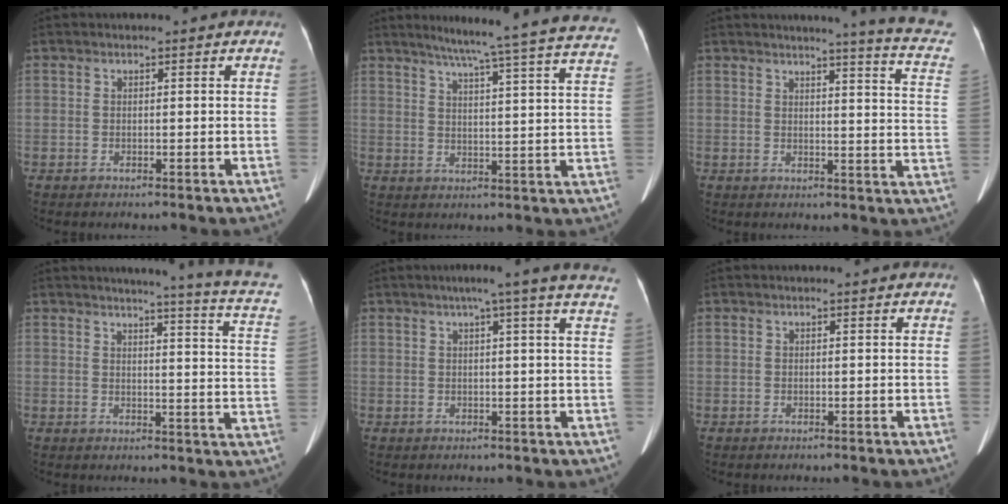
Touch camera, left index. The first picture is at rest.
{"total": 24.0, "force": [20.9, -0.9, 11.7], "torque": [-0.174, -0.043, 0.250]}
{"total": 12.3, "force": [10.3, -0.6, 6.7], "torque": [-0.081, -0.060, 0.089]}
{"total": 14.9, "force": [12.6, -1.4, 7.9], "torque": [-0.109, -0.070, 0.123]}
{"total": 13.2, "force": [10.4, -0.8, 8.1], "torque": [-0.114, 0.011, 0.111]}
{"total": 0.0}